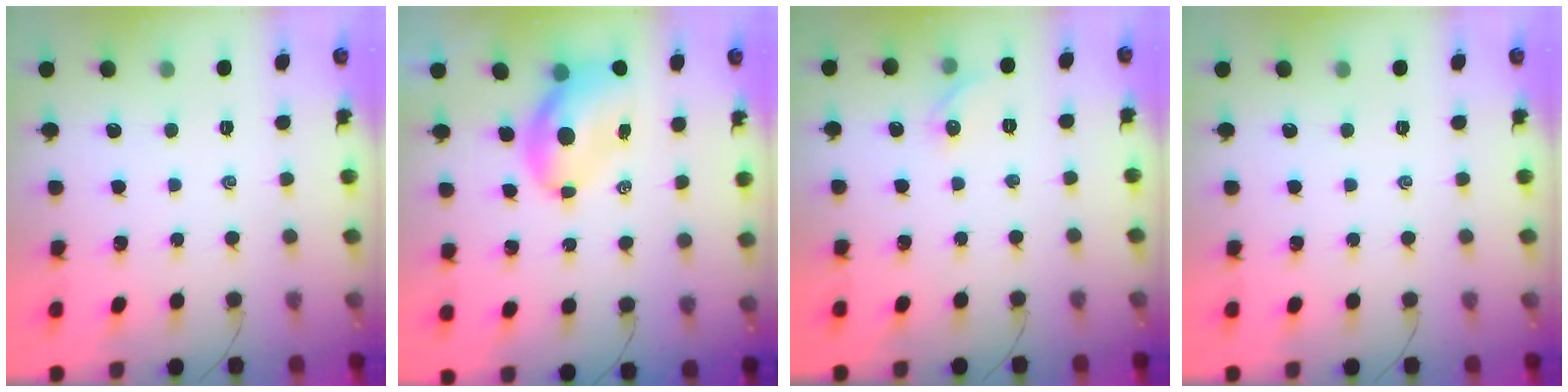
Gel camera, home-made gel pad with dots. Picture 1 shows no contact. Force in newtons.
{"total": 7.1, "press": 6.8, "slide": 2.0}
{"total": 4.9, "press": 4.7, "slide": 1.3}
{"total": 0.0}